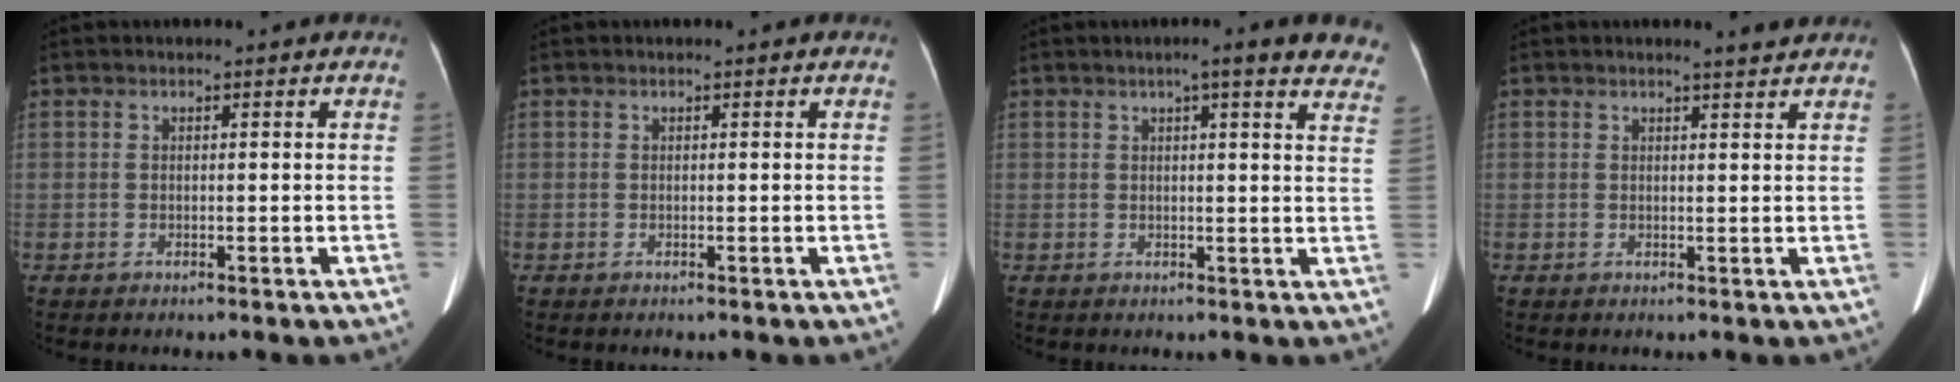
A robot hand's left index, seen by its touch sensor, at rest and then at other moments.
{"total": 0.0}
{"total": 11.8, "force": [9.6, 1.3, 6.7], "torque": [-0.062, 0.003, 0.094]}
{"total": 1.8, "force": [1.7, -0.3, 0.5], "torque": [-0.012, -0.005, 0.026]}